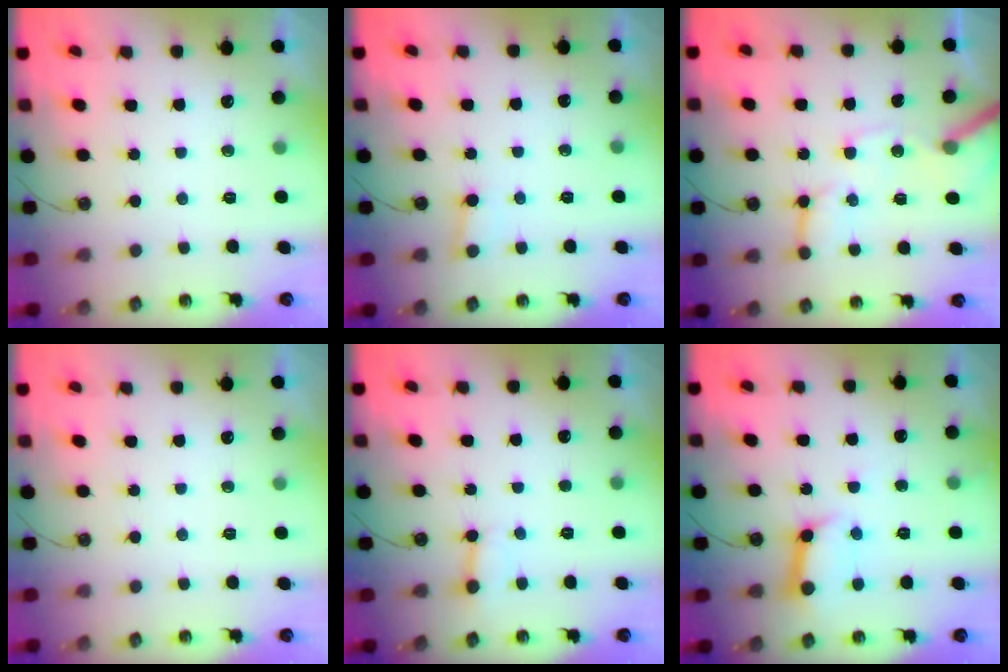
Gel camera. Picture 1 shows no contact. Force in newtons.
{"total": 3.6, "press": 3.6, "slide": 0.3}
{"total": 11.3, "press": 11.2, "slide": 1.3}
{"total": 0.0}
{"total": 2.8, "press": 2.7, "slide": 0.5}
{"total": 10.8, "press": 10.8, "slide": 1.3}